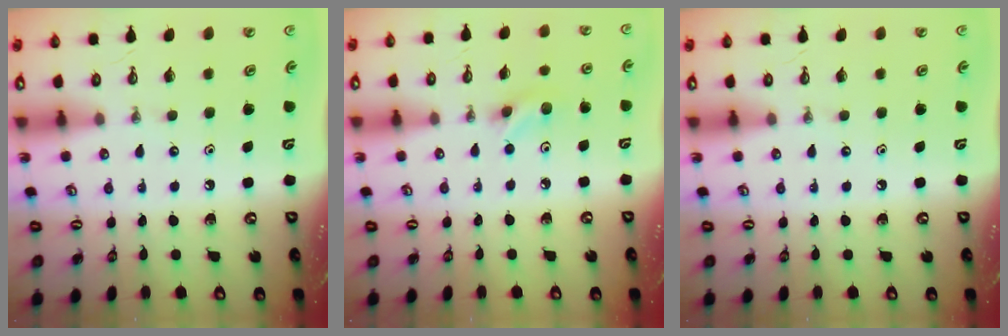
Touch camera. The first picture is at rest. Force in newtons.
{"total": 5.1, "press": 5.0, "slide": 0.9}
{"total": 0.0}